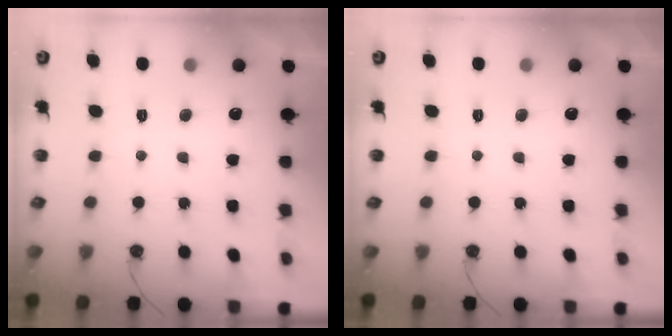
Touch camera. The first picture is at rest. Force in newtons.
{"total": 0.0}